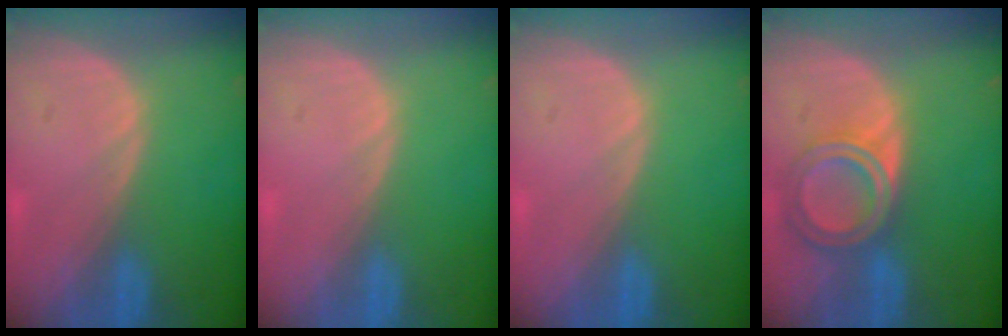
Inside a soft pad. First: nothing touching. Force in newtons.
{"total": 0.0}
{"total": 0.0}
{"total": 6.5, "press": 5.8, "slide": 3.0}